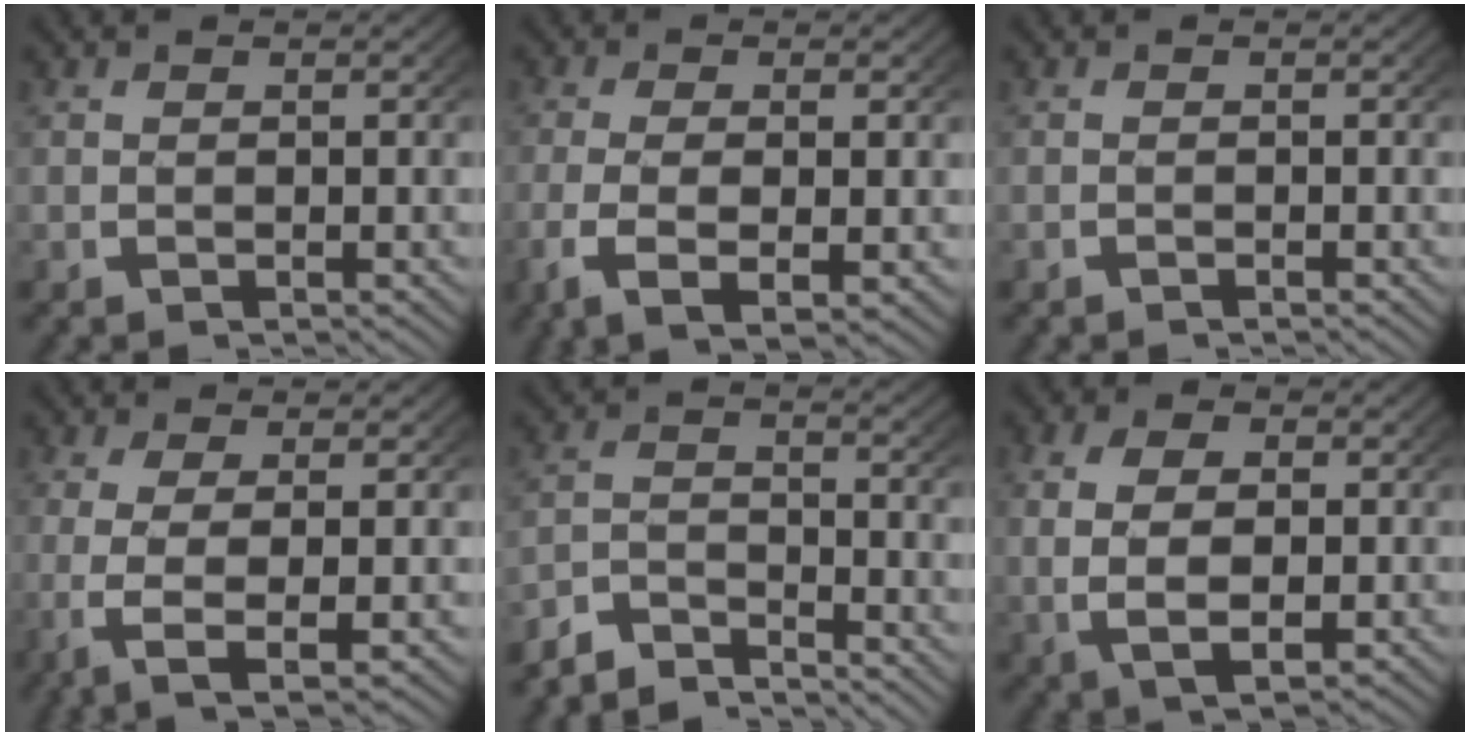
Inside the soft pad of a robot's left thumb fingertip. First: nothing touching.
{"total": 5.4, "force": [-1.5, 2.3, 4.7], "torque": [-0.105, -0.018, -0.015]}
{"total": 0.5, "force": [-0.5, -0.2, 0.1], "torque": [0.001, 0.002, -0.012]}
{"total": 6.2, "force": [-0.9, 2.1, 5.7], "torque": [-0.126, -0.022, -0.002]}
{"total": 4.6, "force": [-4.2, 1.3, 1.3], "torque": [-0.019, -0.008, -0.083]}
{"total": 6.7, "force": [-0.2, 4.1, 5.2], "torque": [-0.108, -0.016, 0.008]}